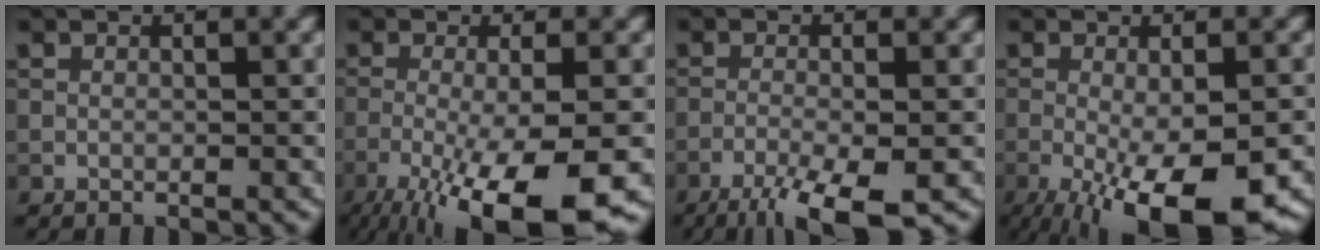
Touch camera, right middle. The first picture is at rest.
{"total": 11.6, "force": [-5.8, 2.8, 9.7], "torque": [-0.164, -0.016, -0.095]}
{"total": 6.3, "force": [-3.9, 1.3, 4.7], "torque": [-0.081, -0.008, -0.074]}
{"total": 10.7, "force": [-4.5, 3.1, 9.2], "torque": [-0.156, -0.024, -0.063]}